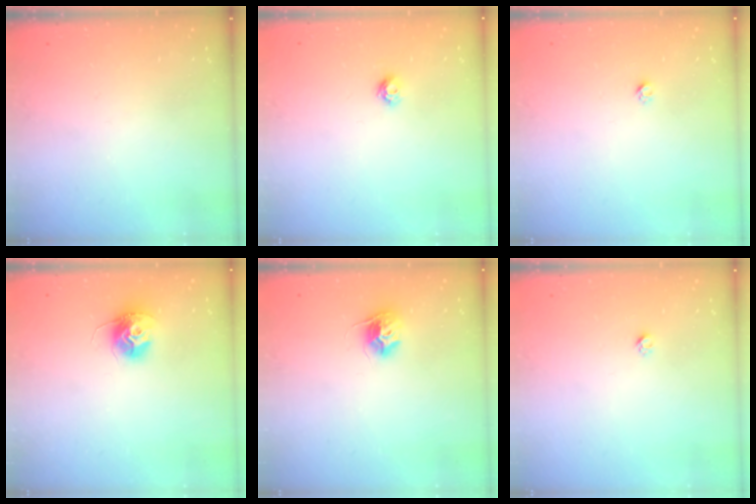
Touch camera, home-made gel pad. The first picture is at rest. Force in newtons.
{"total": 4.6, "press": 4.5, "slide": 0.6}
{"total": 1.9, "press": 1.9, "slide": 0.1}
{"total": 11.1, "press": 11.1, "slide": 0.9}
{"total": 9.3, "press": 9.3, "slide": 0.5}
{"total": 1.9, "press": 1.9, "slide": 0.1}